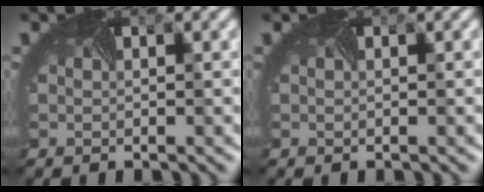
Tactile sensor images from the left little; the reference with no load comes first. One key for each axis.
{"total": 0.0}